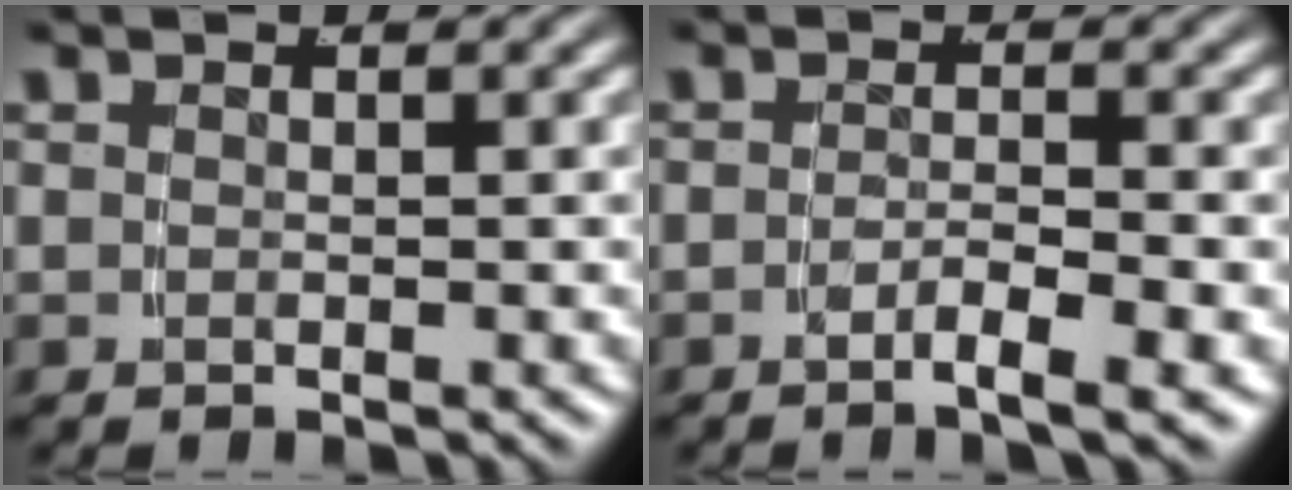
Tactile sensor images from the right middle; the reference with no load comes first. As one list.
[{"total": 2.4, "force": [-1.7, -0.2, 1.7], "torque": [-0.029, -0.005, -0.030]}]